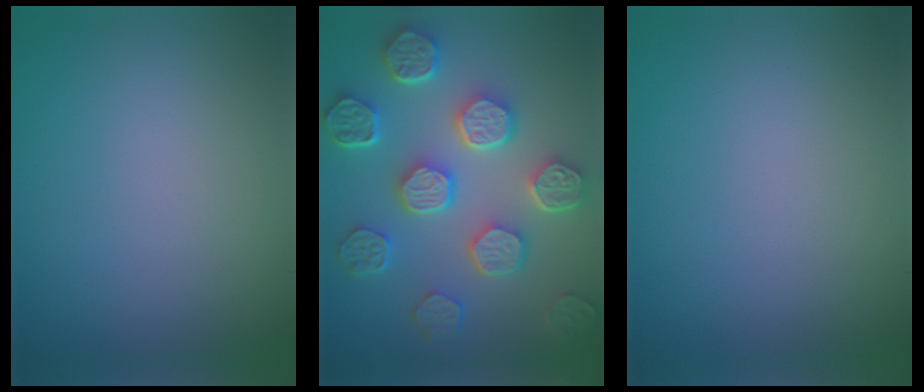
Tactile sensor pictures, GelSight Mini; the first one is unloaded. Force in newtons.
{"total": 8.4, "press": 6.5, "slide": 5.3}
{"total": 0.0}